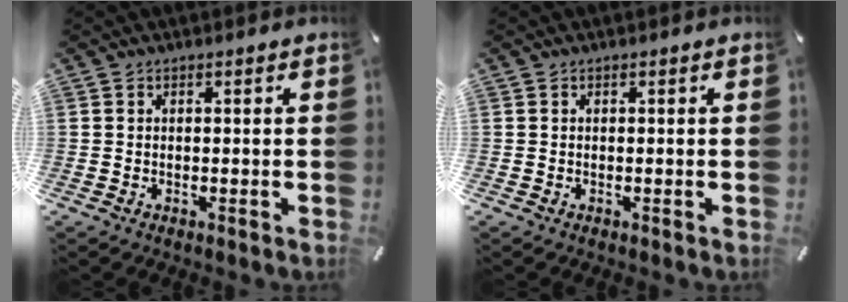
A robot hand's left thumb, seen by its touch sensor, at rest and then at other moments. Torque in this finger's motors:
{"motor_torque": [0.00, 0.00, -0.02, 0.04, 0.00]}